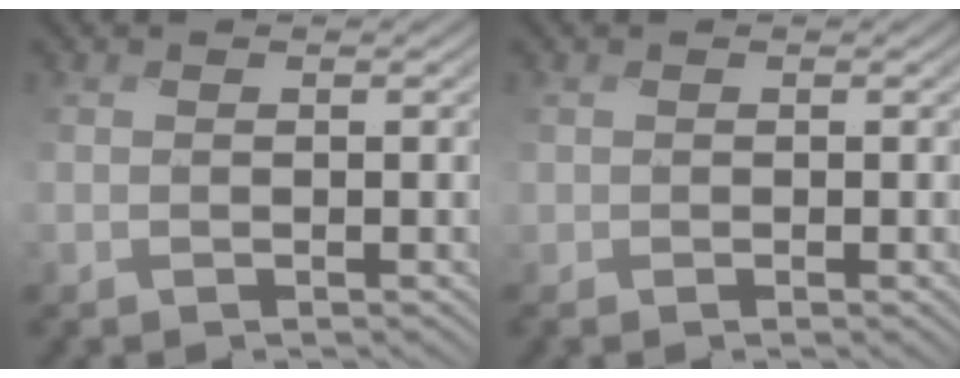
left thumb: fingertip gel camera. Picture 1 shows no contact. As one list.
[{"total": 0.0}]